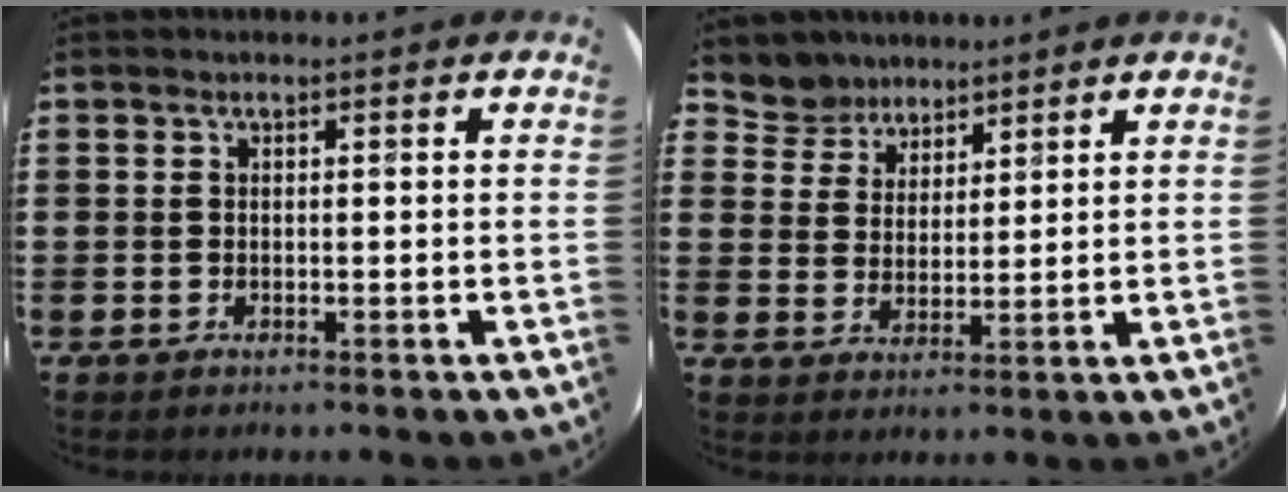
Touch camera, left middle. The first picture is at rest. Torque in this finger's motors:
{"motor_torque": [0.33, -0.31, -0.14, -0.03]}